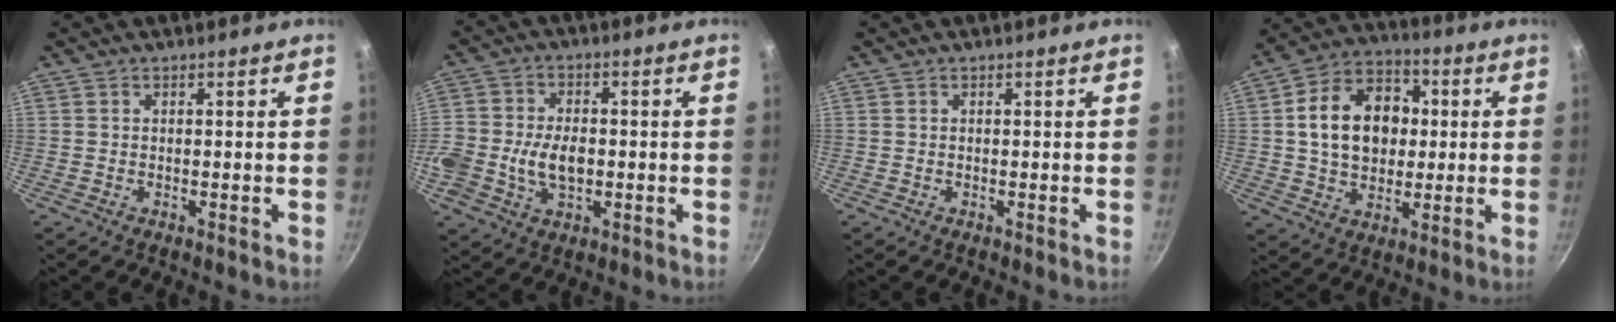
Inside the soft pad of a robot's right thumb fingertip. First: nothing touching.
{"total": 11.8, "force": [-1.8, 8.3, 8.2], "torque": [-0.167, 0.027, -0.038]}
{"total": 0.0}
{"total": 16.2, "force": [1.8, 12.2, 10.6], "torque": [-0.141, 0.022, 0.024]}